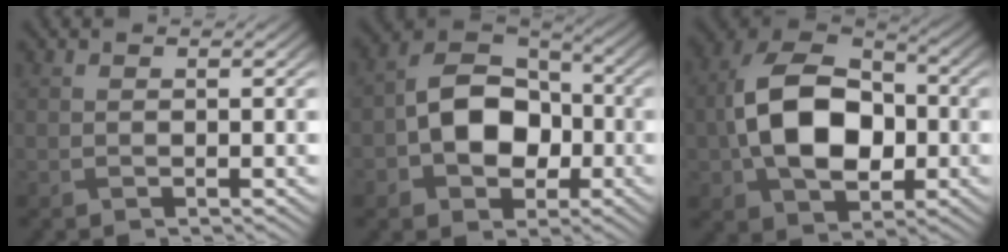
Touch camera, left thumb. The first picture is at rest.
{"total": 9.8, "force": [-2.0, 7.1, 6.5], "torque": [-0.117, 0.005, -0.053]}
{"total": 13.4, "force": [-1.2, 9.0, 9.9], "torque": [-0.208, 0.007, -0.027]}